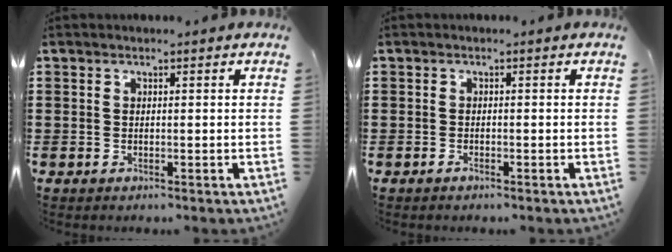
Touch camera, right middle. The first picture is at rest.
{"total": 0.6, "force": [-0.5, 0.1, 0.2], "torque": [-0.007, -0.003, -0.009]}